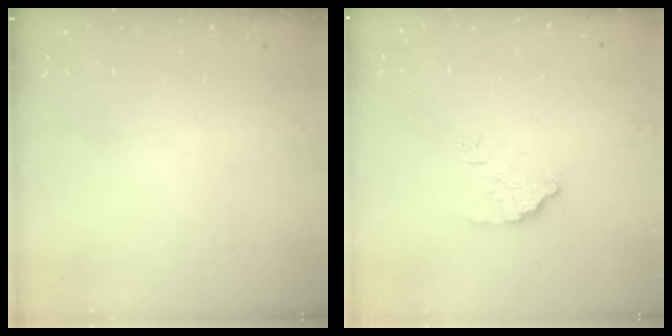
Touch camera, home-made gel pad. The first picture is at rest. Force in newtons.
{"total": 2.7, "press": 2.7, "slide": 0.2}